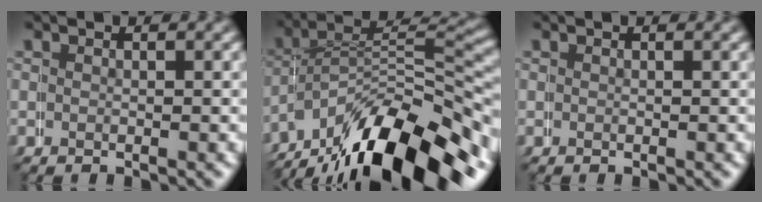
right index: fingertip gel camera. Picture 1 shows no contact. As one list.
[{"total": 13.3, "force": [-7.9, 6.8, 8.4], "torque": [-0.120, -0.017, -0.113]}, {"total": 0.0}]